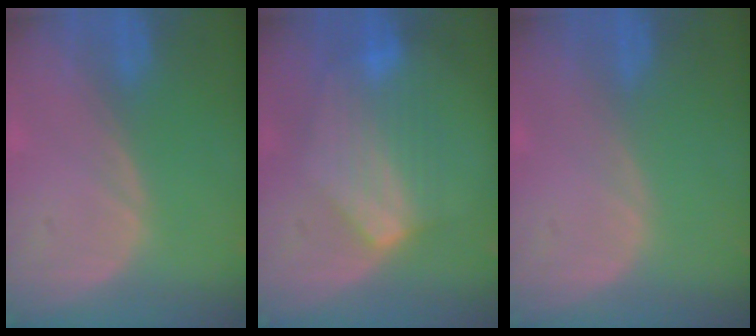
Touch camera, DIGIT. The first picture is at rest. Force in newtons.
{"total": 7.0, "press": 7.0, "slide": 0.2}
{"total": 0.0}